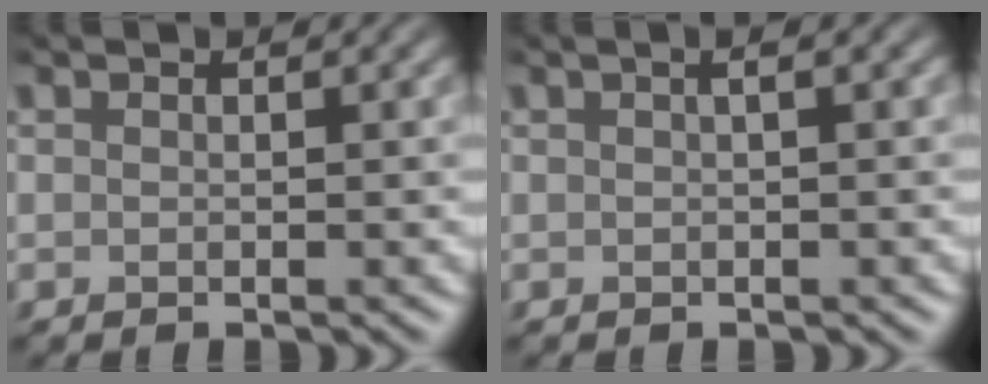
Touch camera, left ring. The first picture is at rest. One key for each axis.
{"total": 1.4, "fx": 0.5, "fy": 0.4, "fz": 1.2, "tx": -0.017, "ty": 0.006, "tz": 0.002}